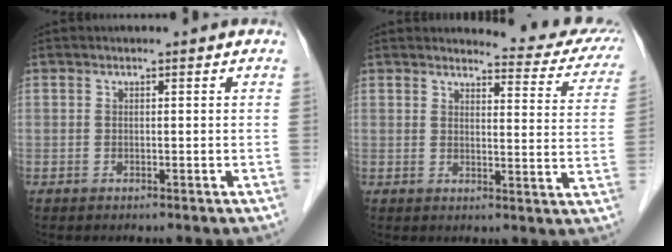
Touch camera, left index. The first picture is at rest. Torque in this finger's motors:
{"motor_torque": [1.04, -1.09, 0.24, 0.01]}